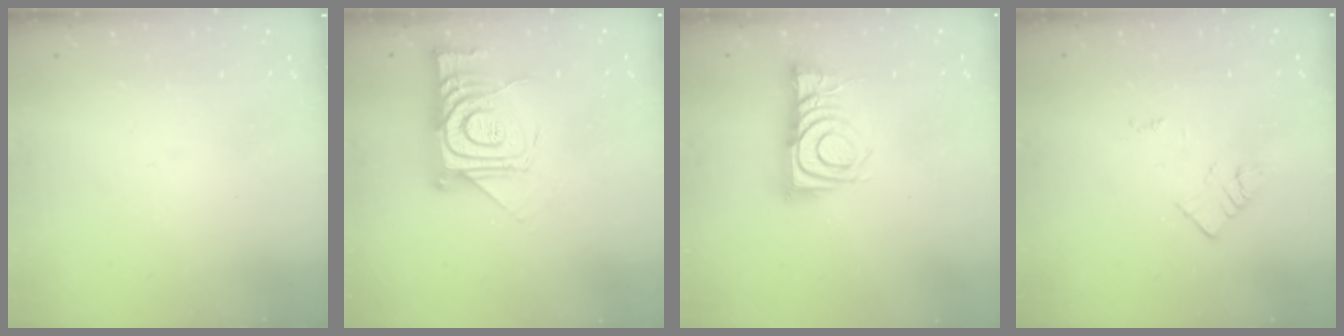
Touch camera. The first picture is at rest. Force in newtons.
{"total": 15.2, "press": 15.1, "slide": 1.1}
{"total": 11.2, "press": 11.2, "slide": 0.5}
{"total": 3.0, "press": 3.0, "slide": 0.4}